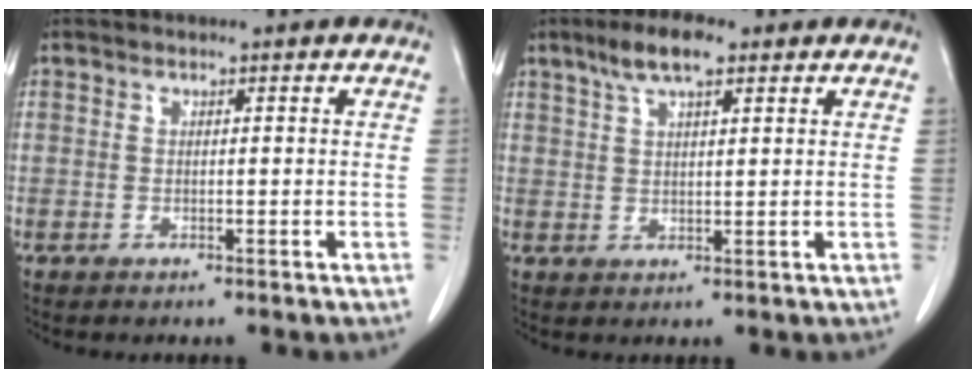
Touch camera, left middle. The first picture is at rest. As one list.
[{"total": 5.8, "force": [3.7, 1.4, 4.2], "torque": [-0.088, 0.013, 0.068]}]